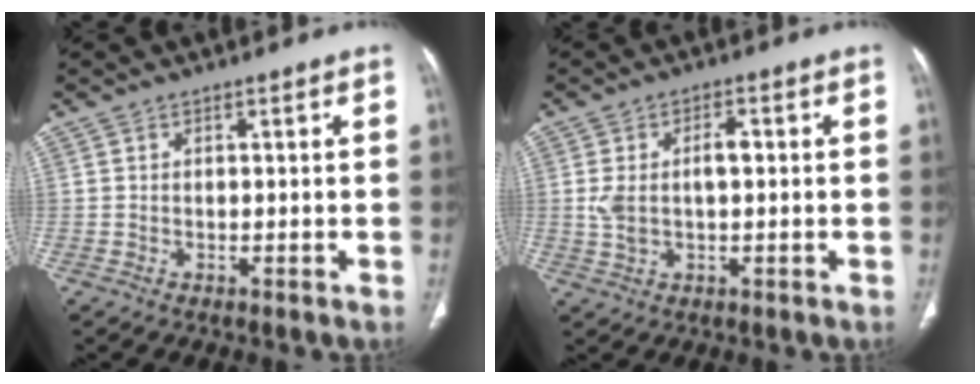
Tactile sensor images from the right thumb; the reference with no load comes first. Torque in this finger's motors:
{"motor_torque": [1.05, 1.05, 0.97, -0.22, 0.08]}